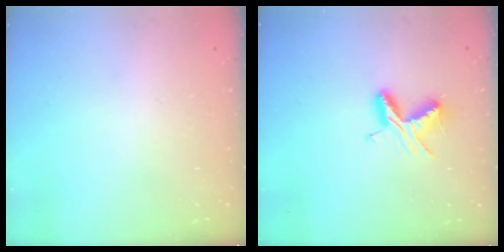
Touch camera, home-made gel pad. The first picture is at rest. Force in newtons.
{"total": 7.6, "press": 7.6, "slide": 0.6}